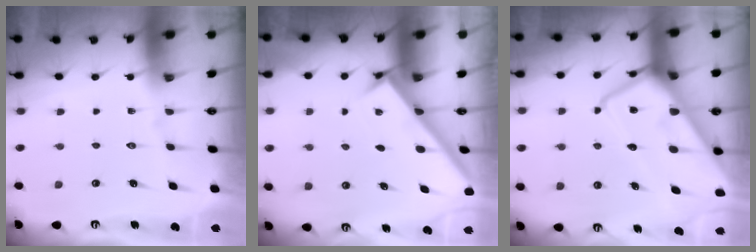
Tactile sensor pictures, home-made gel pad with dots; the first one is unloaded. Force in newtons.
{"total": 2.6, "press": 2.6, "slide": 0.3}
{"total": 18.5, "press": 18.4, "slide": 1.9}